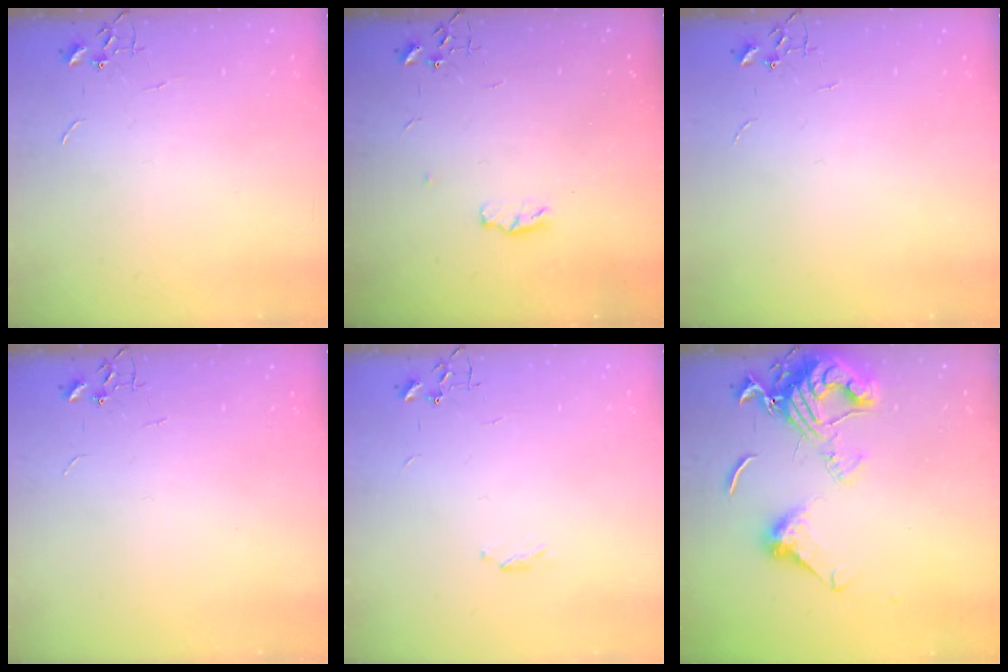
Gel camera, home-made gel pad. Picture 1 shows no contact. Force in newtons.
{"total": 4.4, "press": 4.4, "slide": 0.7}
{"total": 0.0}
{"total": 0.0}
{"total": 3.6, "press": 3.5, "slide": 1.1}
{"total": 15.7, "press": 15.6, "slide": 1.8}